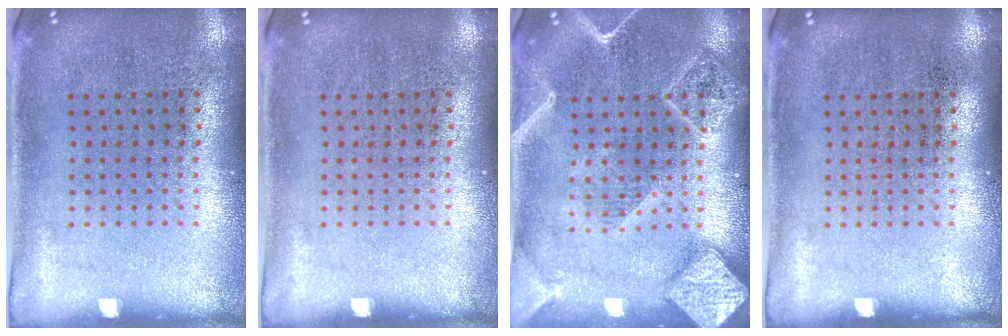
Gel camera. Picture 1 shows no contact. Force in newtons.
{"total": 0.0}
{"total": 2.3, "press": 2.2, "slide": 0.3}
{"total": 0.0}